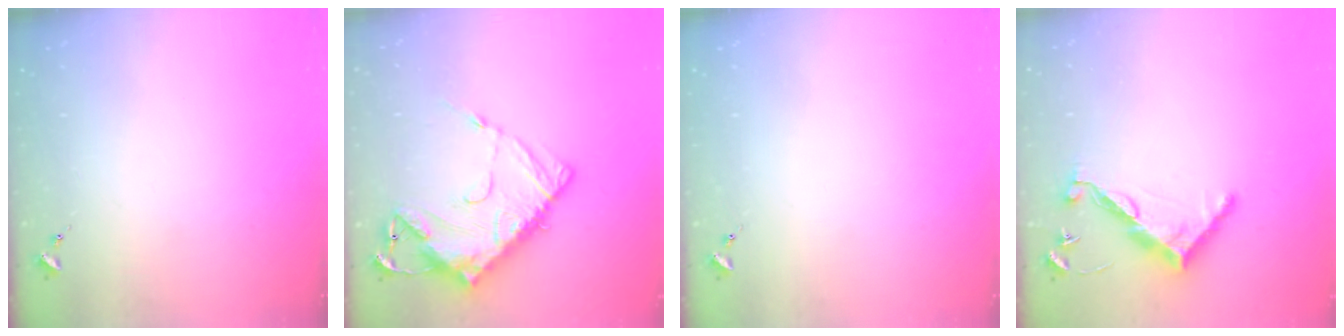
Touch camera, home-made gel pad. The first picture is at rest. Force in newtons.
{"total": 16.9, "press": 16.8, "slide": 1.8}
{"total": 0.0}
{"total": 10.6, "press": 10.6, "slide": 0.4}